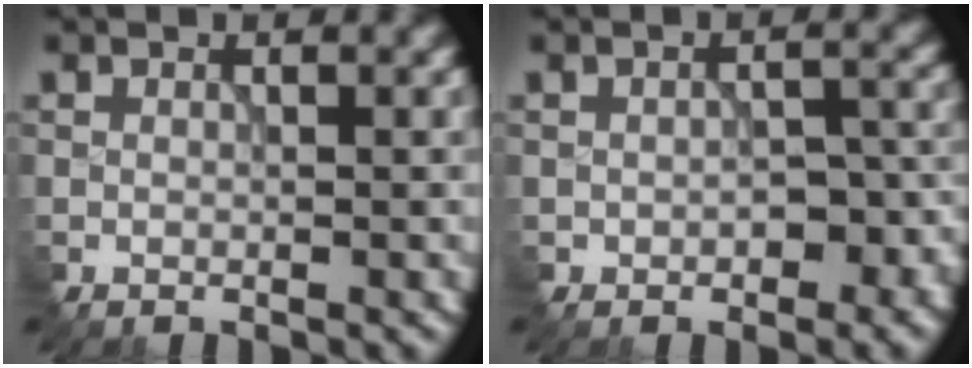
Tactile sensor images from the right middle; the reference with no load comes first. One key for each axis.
{"total": 3.7, "fx": -1.2, "fy": 2.4, "fz": 2.6, "tx": -0.037, "ty": -0.009, "tz": -0.013}